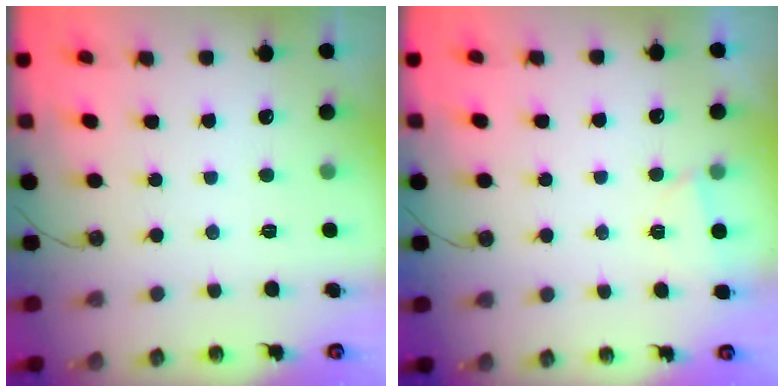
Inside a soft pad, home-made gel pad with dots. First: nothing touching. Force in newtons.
{"total": 1.7, "press": 1.7, "slide": 0.3}